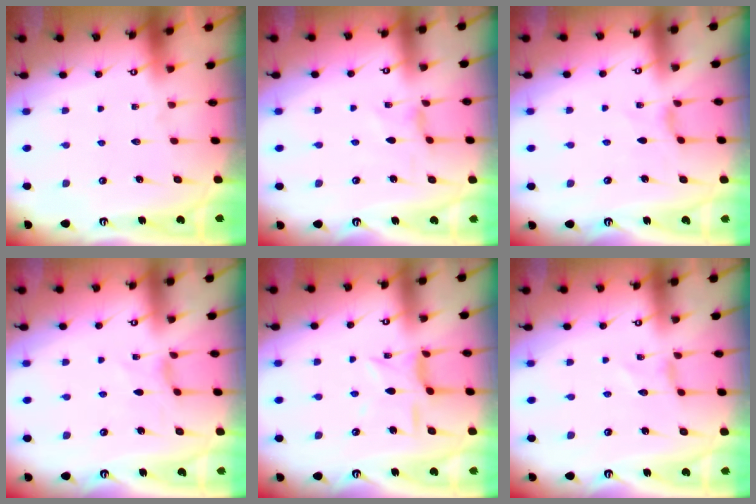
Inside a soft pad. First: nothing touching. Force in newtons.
{"total": 1.1, "press": 1.0, "slide": 0.4}
{"total": 0.8, "press": 0.7, "slide": 0.4}
{"total": 0.8, "press": 0.8, "slide": 0.3}
{"total": 6.6, "press": 6.6, "slide": 0.3}
{"total": 0.0}